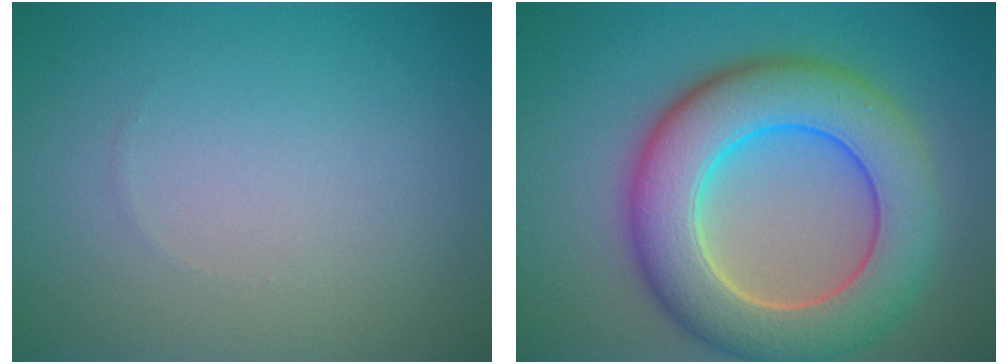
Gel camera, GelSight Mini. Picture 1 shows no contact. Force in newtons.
{"total": 10.3, "press": 10.3, "slide": 0.9}